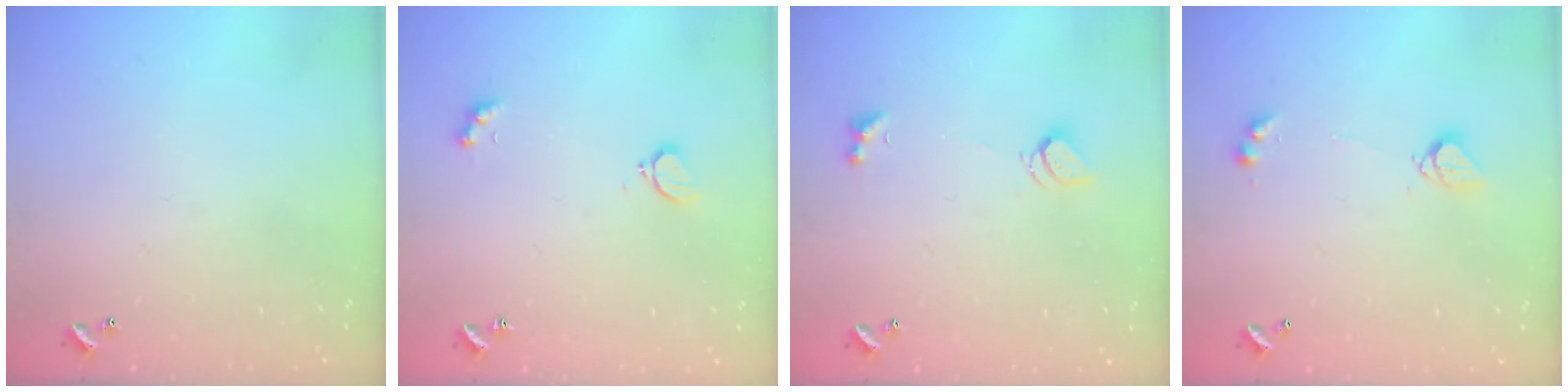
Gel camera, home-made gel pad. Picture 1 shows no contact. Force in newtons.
{"total": 4.0, "press": 3.9, "slide": 0.6}
{"total": 3.4, "press": 3.3, "slide": 0.7}
{"total": 3.5, "press": 3.4, "slide": 0.5}